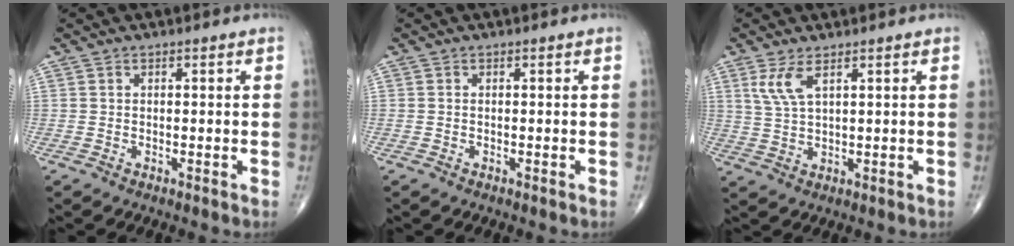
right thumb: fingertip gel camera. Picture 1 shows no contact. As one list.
[{"total": 0.0}, {"total": 4.5, "force": [2.3, 1.4, 3.6], "torque": [-0.083, -0.008, 0.057]}]